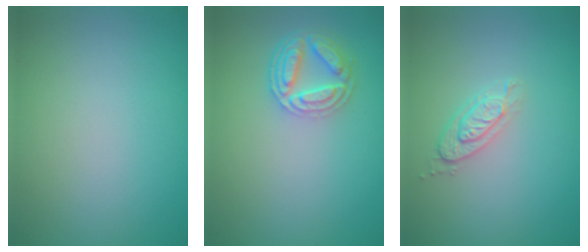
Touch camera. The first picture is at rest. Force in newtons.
{"total": 4.3, "press": 3.5, "slide": 2.5}
{"total": 2.1, "press": 1.8, "slide": 1.1}